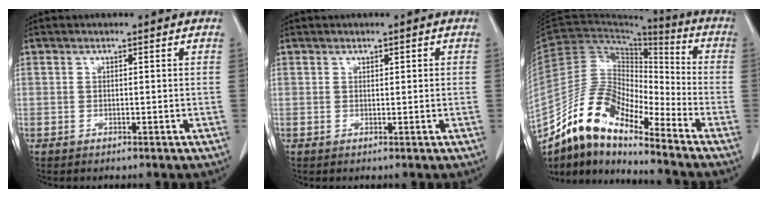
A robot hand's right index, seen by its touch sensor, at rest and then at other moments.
{"total": 0.8, "force": [0.3, 0.3, 0.7], "torque": [-0.010, 0.003, 0.005]}
{"total": 12.6, "force": [-10.6, 3.5, 6.0], "torque": [-0.113, 0.039, -0.195]}